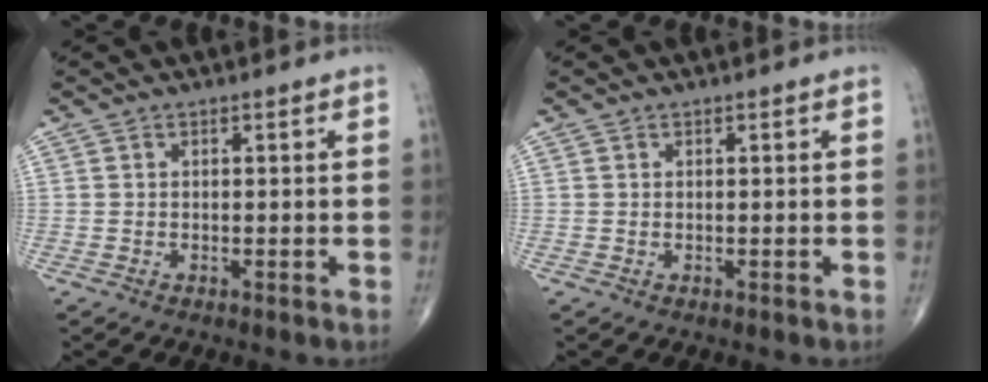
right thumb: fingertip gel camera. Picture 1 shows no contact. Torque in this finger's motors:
{"motor_torque": [0.18, 0.49, 0.13, 0.01, -0.06]}